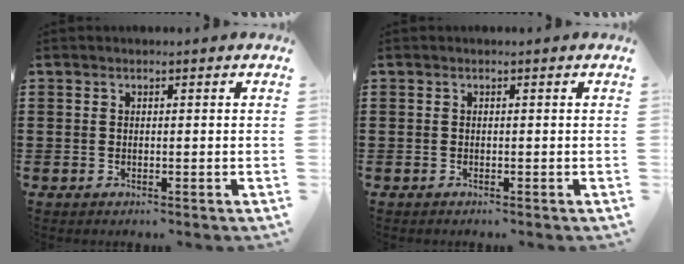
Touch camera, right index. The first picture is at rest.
{"total": 0.0}